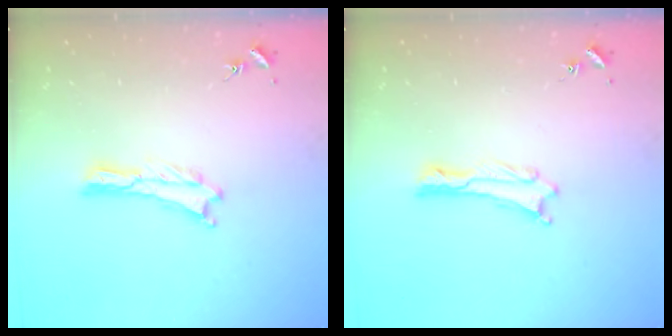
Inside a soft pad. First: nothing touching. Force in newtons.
{"total": 0.0}